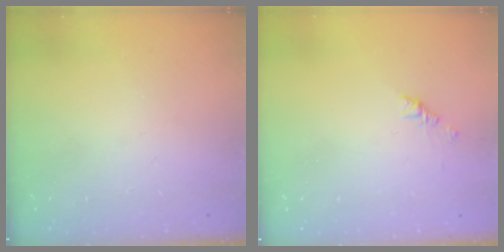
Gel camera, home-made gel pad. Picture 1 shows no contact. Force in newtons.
{"total": 1.1, "press": 1.0, "slide": 0.5}